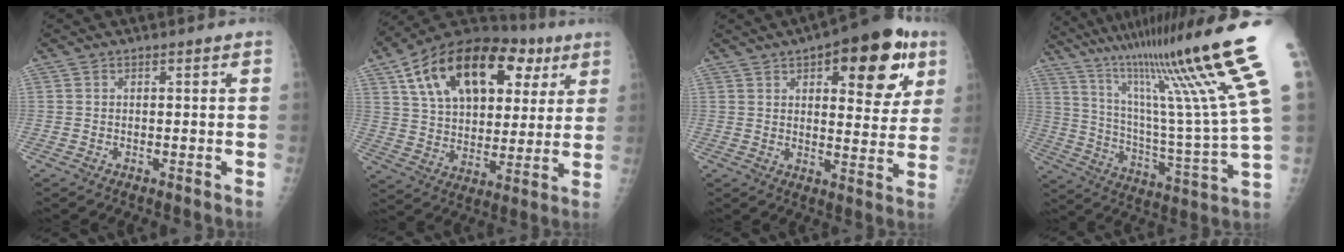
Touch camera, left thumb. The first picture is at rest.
{"total": 26.1, "force": [11.1, 15.1, 18.2], "torque": [-0.272, 0.010, 0.181]}
{"total": 18.3, "force": [8.3, 7.8, 14.3], "torque": [-0.139, -0.018, 0.107]}
{"total": 27.7, "force": [18.2, 0.7, 20.8], "torque": [-0.322, -0.086, 0.301]}